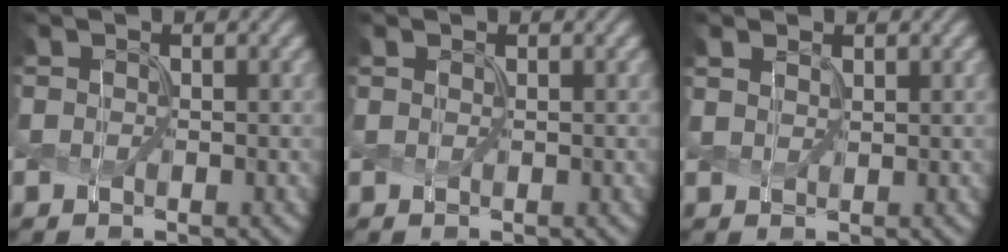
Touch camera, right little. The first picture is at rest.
{"total": 0.0}
{"total": 1.1, "force": [0.9, 0.5, 0.5], "torque": [-0.016, 0.001, 0.021]}